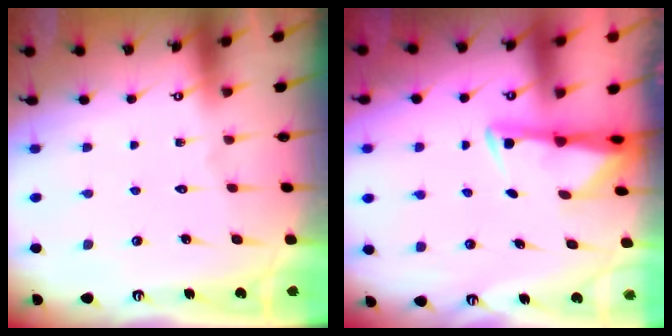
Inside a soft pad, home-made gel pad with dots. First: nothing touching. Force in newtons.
{"total": 2.9, "press": 2.9, "slide": 0.6}